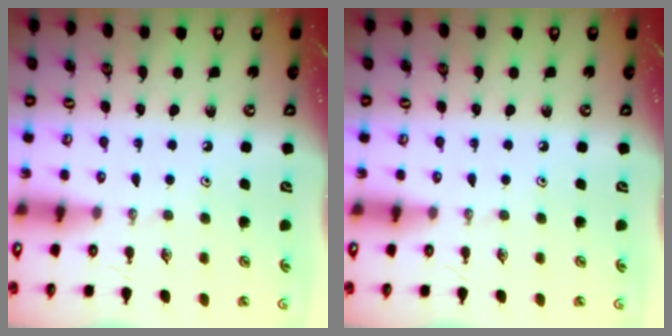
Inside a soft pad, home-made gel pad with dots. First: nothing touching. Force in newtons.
{"total": 0.0}